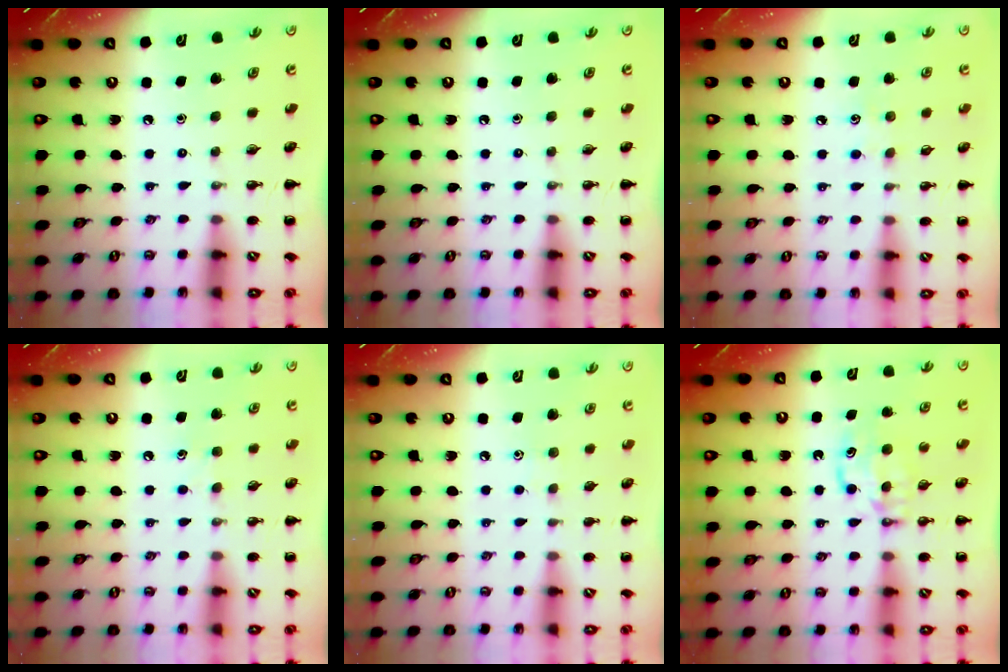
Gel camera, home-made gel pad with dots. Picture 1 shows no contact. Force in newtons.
{"total": 0.0}
{"total": 5.2, "press": 5.1, "slide": 1.1}
{"total": 3.9, "press": 3.7, "slide": 1.3}
{"total": 3.7, "press": 3.6, "slide": 1.2}
{"total": 6.2, "press": 6.2, "slide": 0.7}